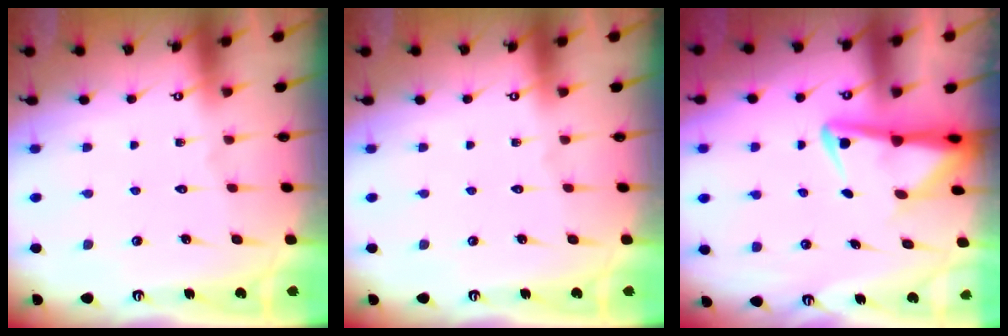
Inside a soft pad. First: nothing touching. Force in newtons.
{"total": 0.0}
{"total": 4.4, "press": 4.2, "slide": 1.3}